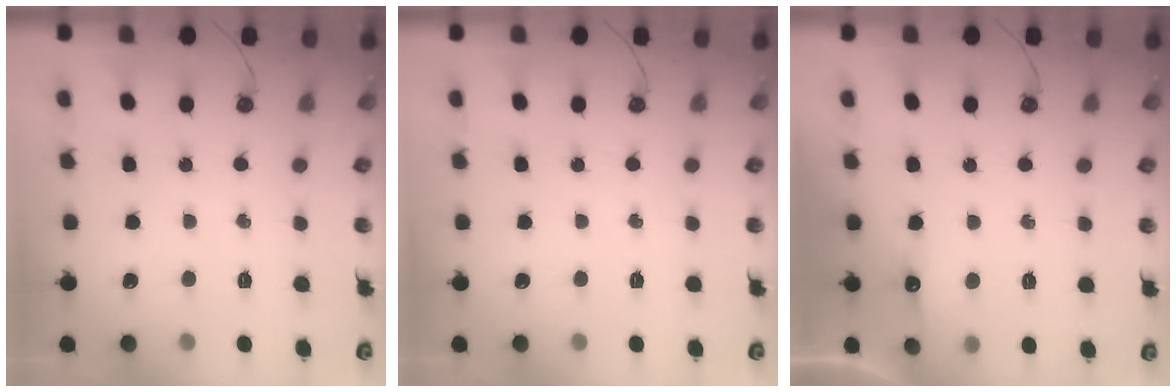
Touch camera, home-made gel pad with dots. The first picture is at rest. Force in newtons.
{"total": 0.0}
{"total": 4.4, "press": 4.3, "slide": 0.8}